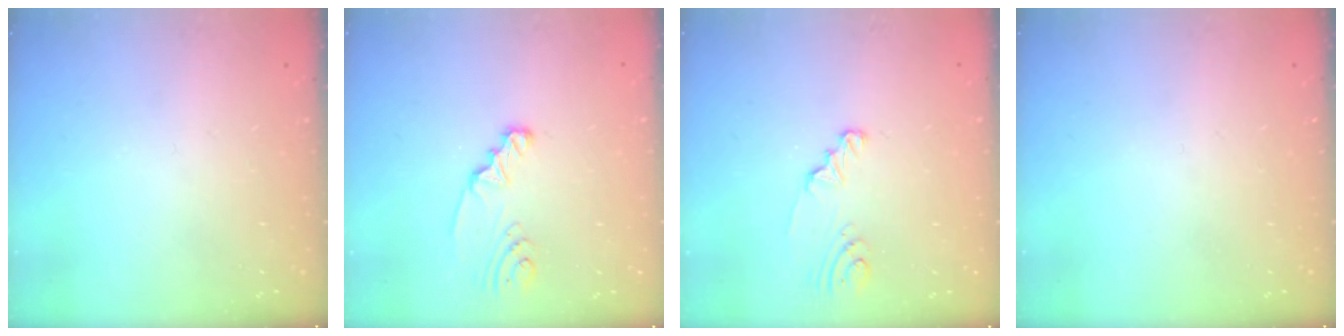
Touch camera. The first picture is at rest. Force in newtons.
{"total": 2.4, "press": 2.4, "slide": 0.3}
{"total": 2.5, "press": 2.5, "slide": 0.3}
{"total": 0.0}